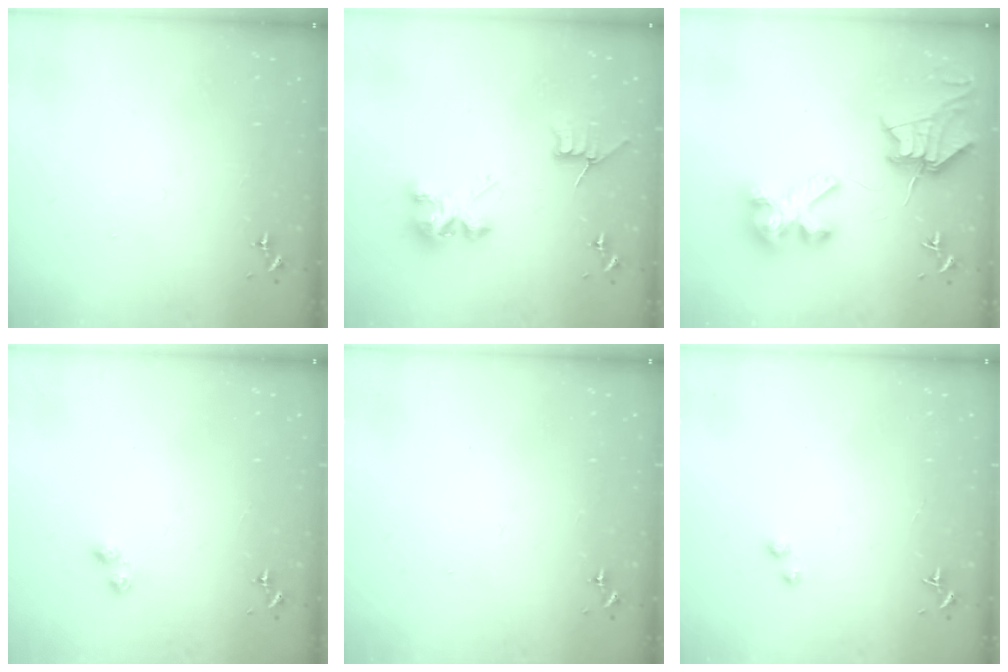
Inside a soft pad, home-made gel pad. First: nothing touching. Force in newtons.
{"total": 9.1, "press": 9.0, "slide": 1.0}
{"total": 11.3, "press": 11.3, "slide": 1.4}
{"total": 3.2, "press": 3.2, "slide": 0.4}
{"total": 0.0}
{"total": 1.7, "press": 1.6, "slide": 0.1}